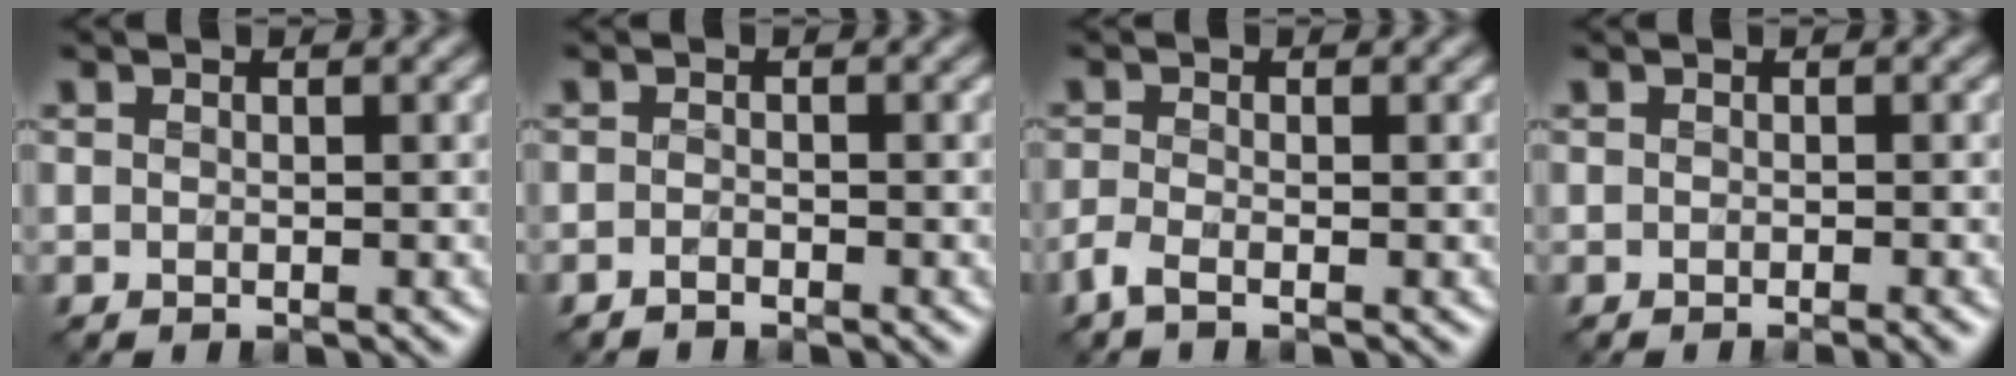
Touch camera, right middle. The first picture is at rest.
{"total": 0.7, "force": [-0.7, 0.0, 0.1], "torque": [-0.003, 0.000, -0.014]}
{"total": 1.5, "force": [-1.1, 0.3, 0.9], "torque": [-0.031, -0.003, -0.031]}
{"total": 0.6, "force": [-0.4, -0.1, 0.5], "torque": [-0.009, -0.003, -0.005]}